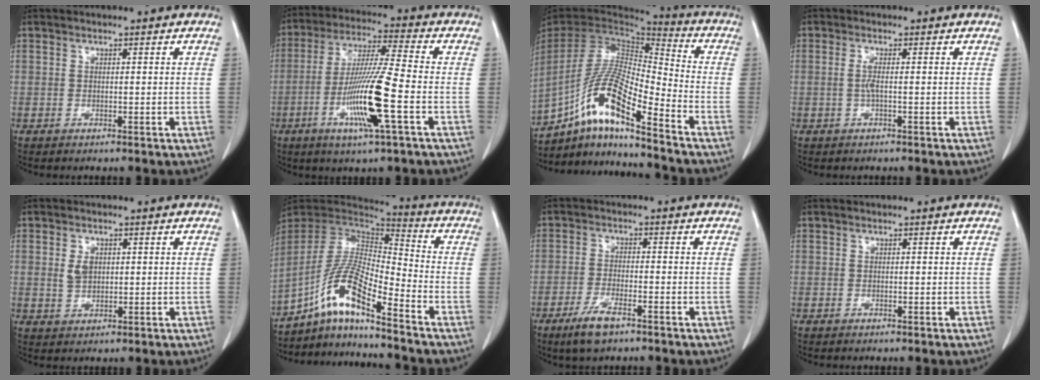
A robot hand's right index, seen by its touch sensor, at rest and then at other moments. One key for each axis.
{"total": 13.0, "fx": -4.0, "fy": -0.2, "fz": 12.4, "tx": -0.243, "ty": -0.013, "tz": -0.079}
{"total": 15.9, "fx": -9.6, "fy": 2.1, "fz": 12.5, "tx": -0.258, "ty": 0.000, "tz": -0.177}
{"total": 1.5, "fx": 0.0, "fy": -0.1, "fz": 1.5, "tx": -0.032, "ty": 0.001, "tz": -0.001}
{"total": 2.8, "fx": 0.6, "fy": 1.9, "fz": 2.0, "tx": -0.039, "ty": 0.002, "tz": 0.015}
{"total": 12.8, "fx": -8.2, "fy": 1.5, "fz": 9.8, "tx": -0.206, "ty": 0.009, "tz": -0.155}
{"total": 5.5, "fx": -3.7, "fy": 1.3, "fz": 3.9, "tx": -0.086, "ty": -0.008, "tz": -0.066}
{"total": 0.0}